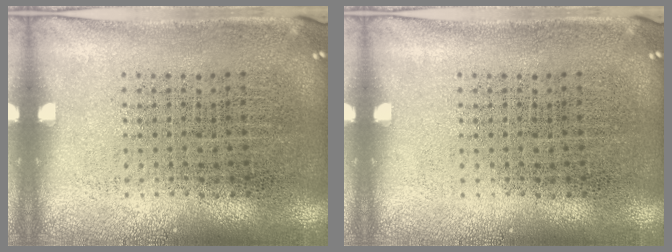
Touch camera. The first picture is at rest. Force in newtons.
{"total": 0.0}